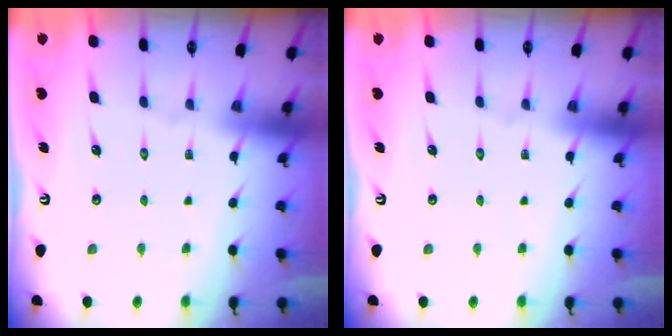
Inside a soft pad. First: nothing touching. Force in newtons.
{"total": 0.0}